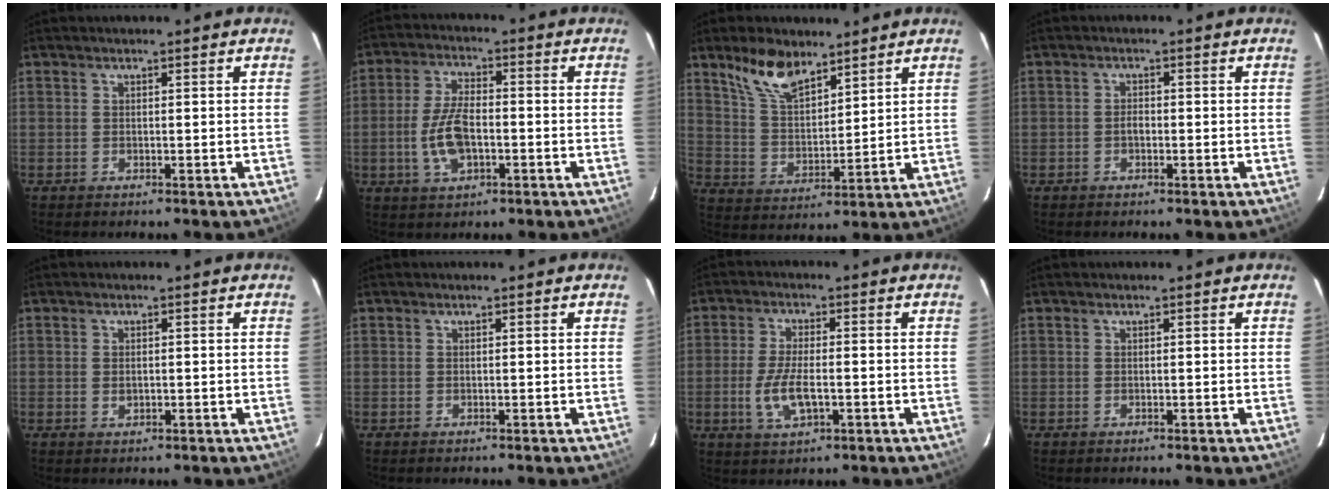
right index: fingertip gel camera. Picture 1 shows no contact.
{"total": 8.7, "force": [-2.1, 4.1, 7.4], "torque": [-0.156, 0.003, -0.037]}
{"total": 10.3, "force": [7.5, 4.4, 5.5], "torque": [-0.102, 0.009, 0.150]}
{"total": 1.2, "force": [-0.5, 0.7, 0.9], "torque": [-0.016, 0.005, -0.009]}
{"total": 1.3, "force": [-0.2, 0.9, 0.9], "torque": [-0.015, 0.000, -0.003]}
{"total": 0.0}
{"total": 7.3, "force": [-2.0, 2.9, 6.4], "torque": [-0.133, -0.008, -0.036]}
{"total": 0.0}